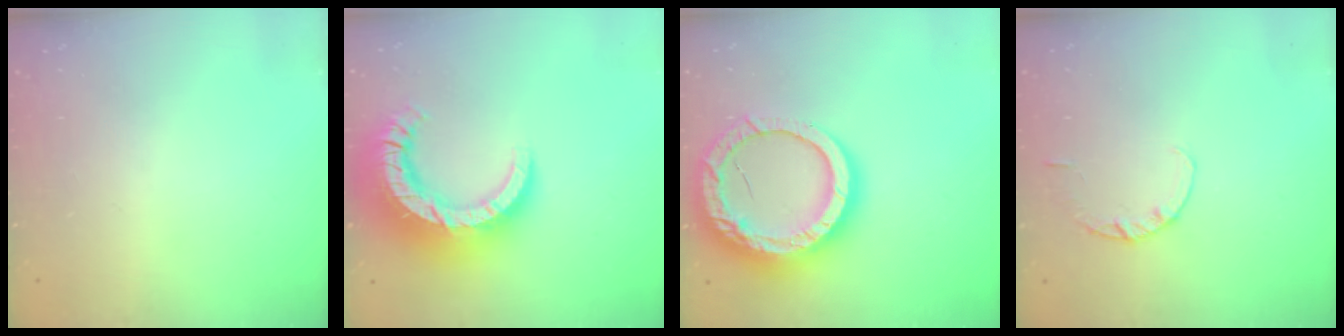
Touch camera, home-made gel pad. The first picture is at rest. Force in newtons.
{"total": 18.8, "press": 18.7, "slide": 2.1}
{"total": 21.8, "press": 21.7, "slide": 2.1}
{"total": 1.8, "press": 1.8, "slide": 0.3}